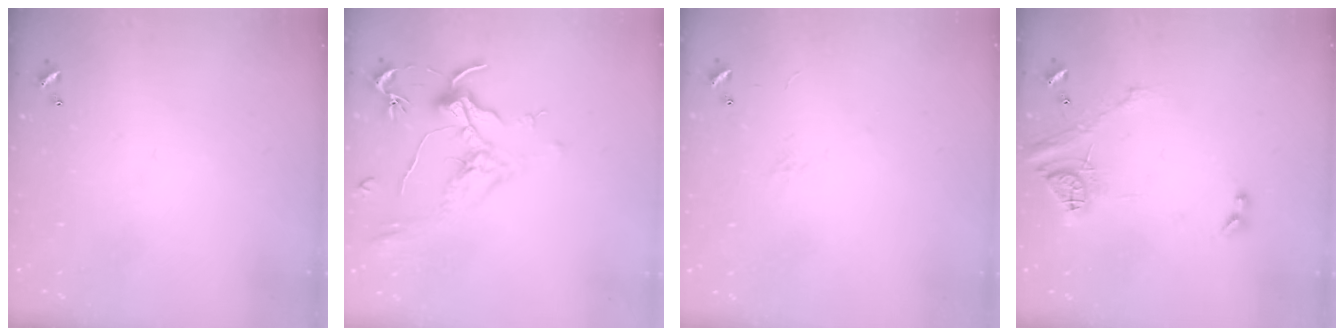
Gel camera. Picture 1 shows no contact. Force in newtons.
{"total": 1.8, "press": 1.6, "slide": 0.9}
{"total": 5.6, "press": 5.5, "slide": 0.9}
{"total": 14.1, "press": 14.0, "slide": 1.6}